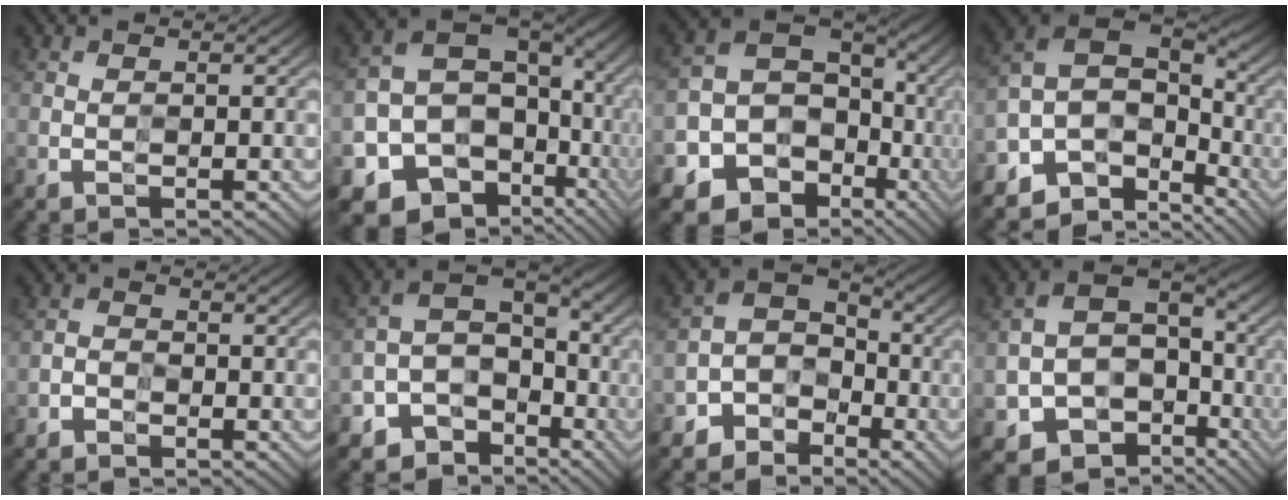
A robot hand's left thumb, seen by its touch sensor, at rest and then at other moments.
{"total": 16.4, "force": [-5.3, 13.0, 8.5], "torque": [-0.177, -0.042, -0.066]}
{"total": 17.2, "force": [-6.3, 14.3, 7.1], "torque": [-0.161, -0.044, -0.096]}
{"total": 10.1, "force": [-4.9, 7.2, 5.0], "torque": [-0.112, -0.015, -0.087]}
{"total": 1.5, "force": [-1.2, 0.8, 0.1], "torque": [0.001, -0.002, -0.028]}
{"total": 9.4, "force": [-5.9, 6.4, 3.7], "torque": [-0.062, -0.018, -0.114]}
{"total": 6.8, "force": [-4.3, 5.0, 1.7], "torque": [-0.021, -0.008, -0.096]}
{"total": 12.1, "force": [-4.6, 9.1, 6.4], "torque": [-0.112, -0.047, -0.070]}